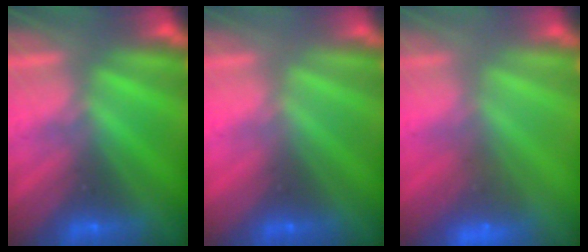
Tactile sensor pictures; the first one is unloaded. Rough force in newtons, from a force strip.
{"total": 3.1}
{"total": 6.6}